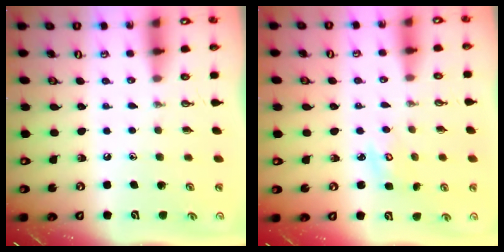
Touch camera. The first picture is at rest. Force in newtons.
{"total": 2.9, "press": 2.9, "slide": 0.3}